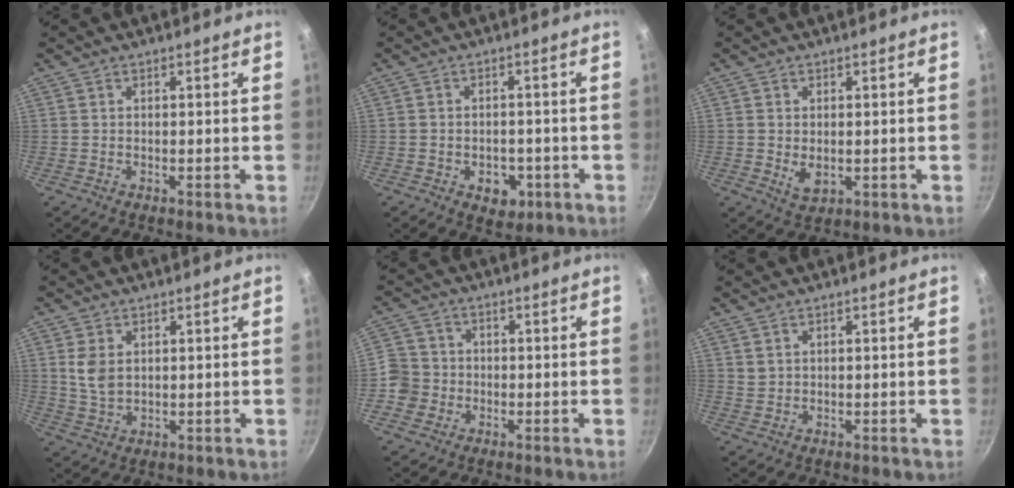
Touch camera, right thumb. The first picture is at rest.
{"total": 5.7, "force": [-2.1, 4.1, 3.4], "torque": [-0.029, 0.011, -0.020]}
{"total": 3.8, "force": [-0.2, 2.6, 2.8], "torque": [-0.049, -0.009, 0.004]}
{"total": 5.0, "force": [1.4, 3.3, 3.5], "torque": [-0.065, -0.013, 0.032]}
{"total": 5.8, "force": [-1.7, 5.4, 1.3], "torque": [0.008, 0.019, -0.045]}
{"total": 1.3, "force": [0.8, 0.9, 0.5], "torque": [-0.004, 0.000, 0.017]}